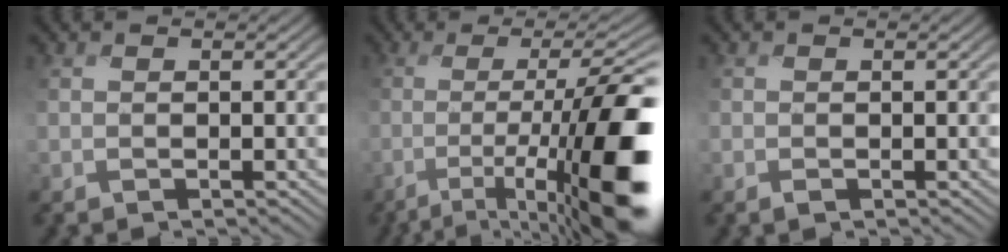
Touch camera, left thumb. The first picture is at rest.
{"total": 16.0, "force": [-5.2, 4.3, 14.4], "torque": [-0.213, -0.013, -0.083]}
{"total": 0.6, "force": [-0.3, 0.4, 0.3], "torque": [-0.007, -0.004, -0.006]}